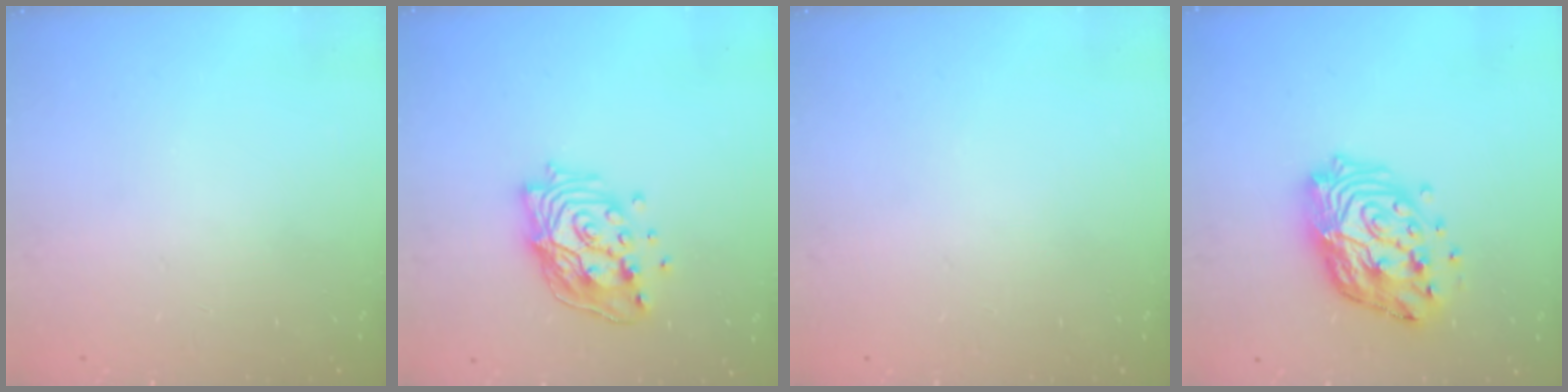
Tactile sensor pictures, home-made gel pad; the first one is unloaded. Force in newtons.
{"total": 16.5, "press": 16.1, "slide": 3.6}
{"total": 0.0}
{"total": 16.7, "press": 16.6, "slide": 1.7}